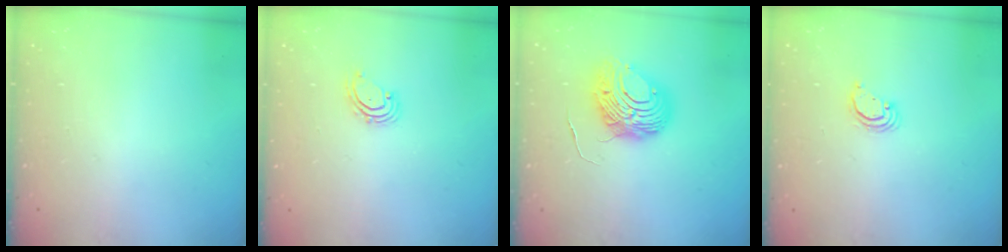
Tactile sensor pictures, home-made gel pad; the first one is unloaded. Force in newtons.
{"total": 2.8, "press": 2.8, "slide": 0.2}
{"total": 9.7, "press": 9.6, "slide": 1.1}
{"total": 2.7, "press": 2.7, "slide": 0.2}